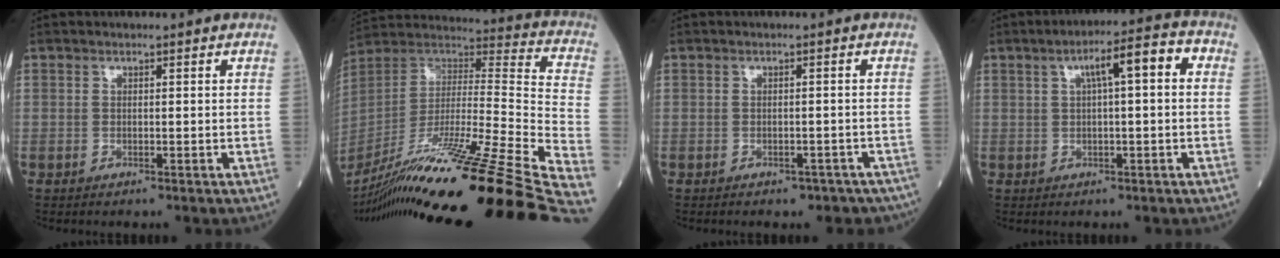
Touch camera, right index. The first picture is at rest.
{"total": 36.4, "force": [-27.5, -2.5, 23.7], "torque": [-0.297, -0.064, -0.444]}
{"total": 5.1, "force": [-4.1, 2.7, 1.5], "torque": [-0.005, 0.011, -0.041]}
{"total": 6.8, "force": [1.4, 1.1, 6.6], "torque": [-0.103, 0.030, 0.018]}